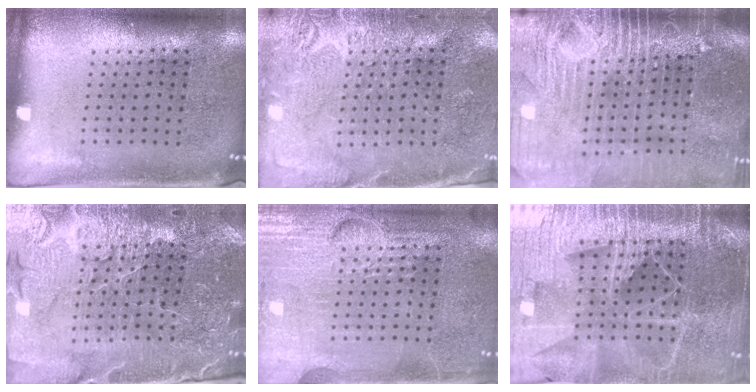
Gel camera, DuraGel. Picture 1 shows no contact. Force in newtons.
{"total": 2.8, "press": 2.8, "slide": 0.3}
{"total": 4.4, "press": 3.7, "slide": 2.3}
{"total": 3.7, "press": 3.7, "slide": 0.5}
{"total": 5.6, "press": 5.5, "slide": 0.8}
{"total": 5.8, "press": 5.1, "slide": 2.7}